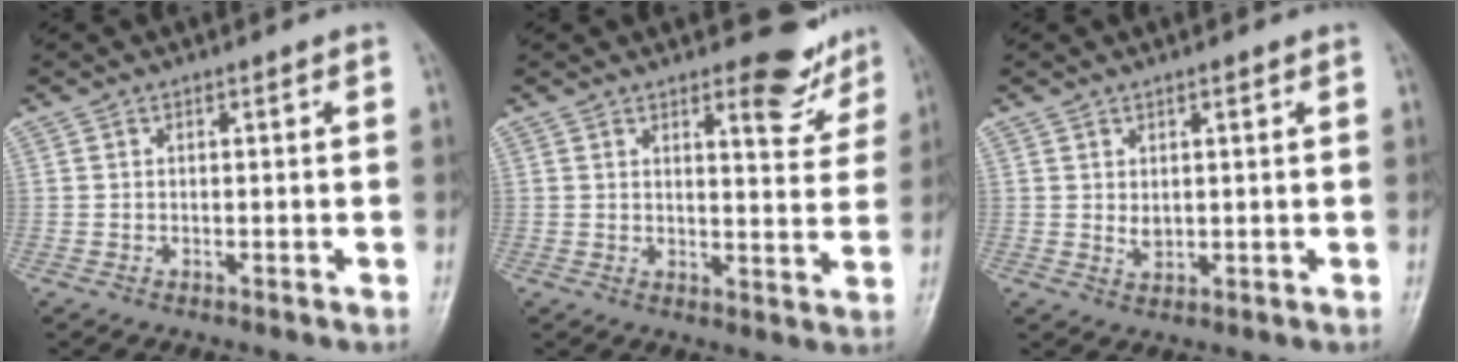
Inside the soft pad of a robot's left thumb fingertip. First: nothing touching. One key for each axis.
{"total": 7.9, "fx": 5.9, "fy": 2.9, "fz": 4.4, "tx": -0.030, "ty": -0.045, "tz": 0.071}
{"total": 2.6, "fx": 1.0, "fy": 1.4, "fz": 2.0, "tx": -0.027, "ty": -0.011, "tz": 0.021}